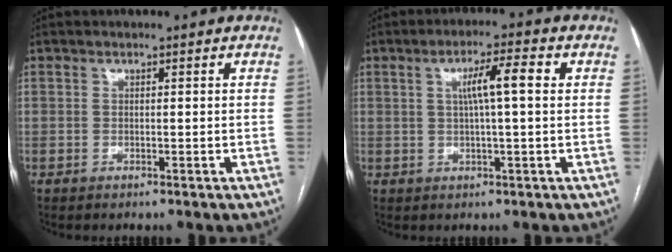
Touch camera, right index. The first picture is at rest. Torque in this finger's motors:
{"motor_torque": [0.24, 0.07, 0.14, 0.09]}